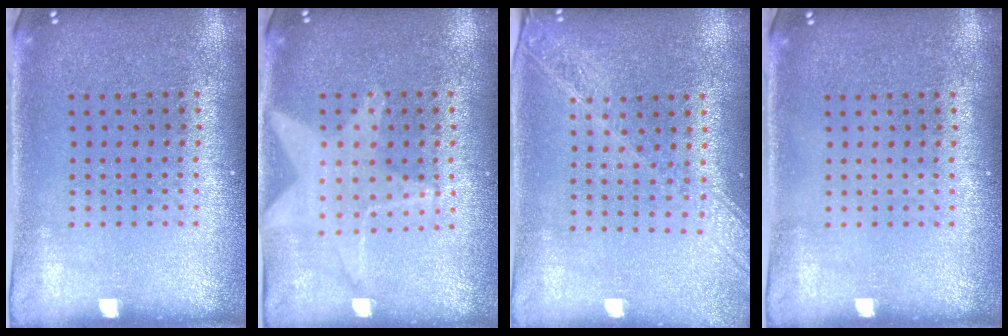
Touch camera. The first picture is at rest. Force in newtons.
{"total": 1.1, "press": 1.1, "slide": 0.1}
{"total": 1.8, "press": 1.6, "slide": 0.8}
{"total": 0.0}